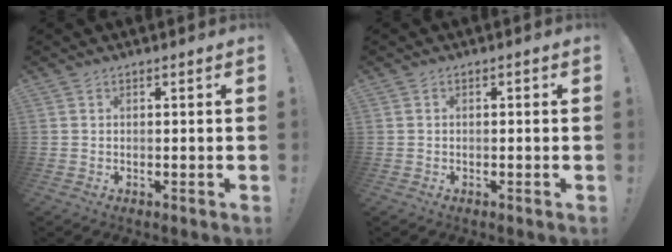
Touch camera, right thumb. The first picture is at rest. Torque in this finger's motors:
{"motor_torque": [0.01, 0.20, 0.05, -0.11, 0.00]}